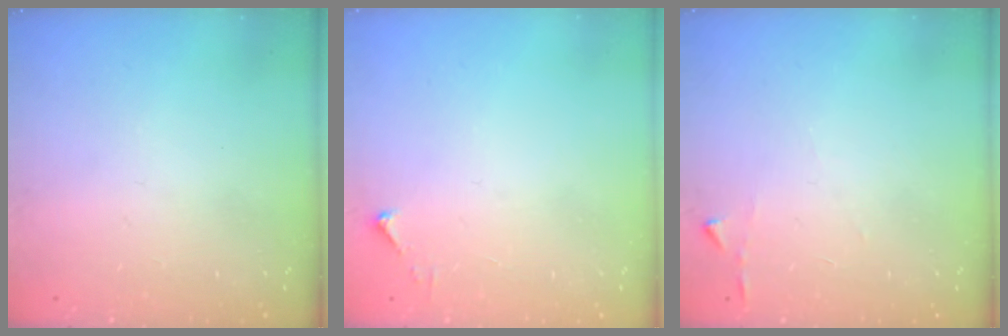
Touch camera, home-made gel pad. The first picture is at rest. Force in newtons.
{"total": 2.5, "press": 2.5, "slide": 0.3}
{"total": 2.9, "press": 2.9, "slide": 0.3}